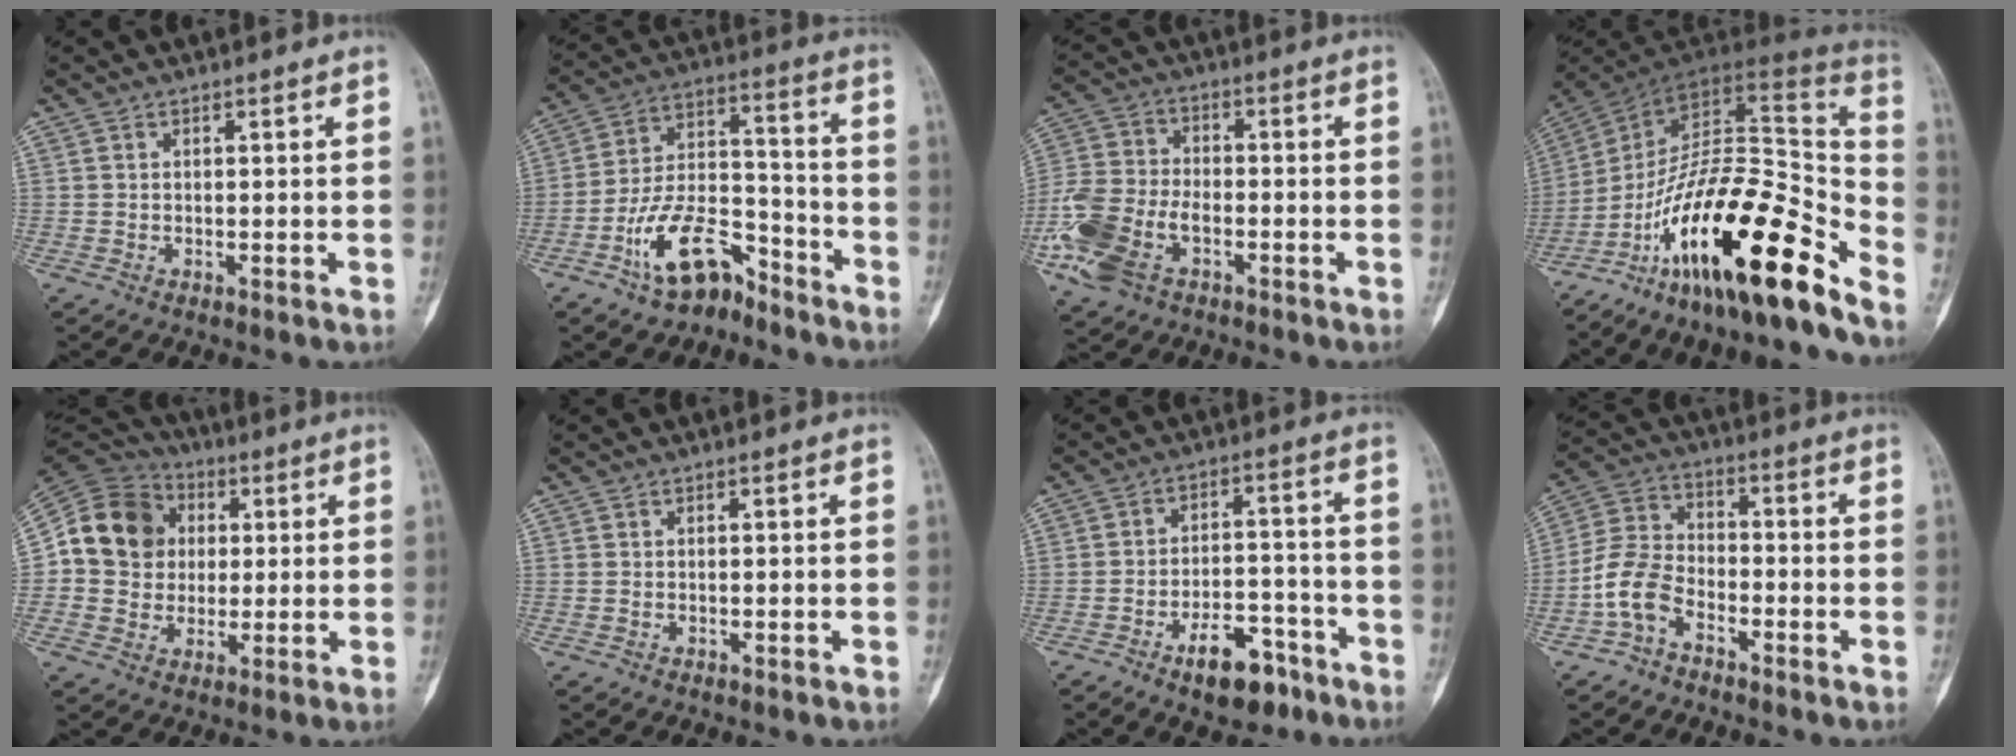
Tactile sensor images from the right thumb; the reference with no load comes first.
{"total": 13.3, "force": [-8.6, 6.6, 7.6], "torque": [-0.127, 0.084, -0.159]}
{"total": 13.6, "force": [-5.6, 8.3, 9.2], "torque": [-0.207, 0.017, -0.111]}
{"total": 26.5, "force": [-17.8, 6.7, 18.5], "torque": [-0.253, 0.103, -0.295]}
{"total": 14.4, "force": [2.0, 12.9, 6.2], "torque": [-0.090, 0.021, 0.033]}
{"total": 0.0}
{"total": 9.6, "force": [-6.1, 4.8, 5.7], "torque": [-0.067, 0.048, -0.091]}
{"total": 8.1, "force": [-4.3, 5.1, 4.6], "torque": [-0.097, 0.040, -0.096]}